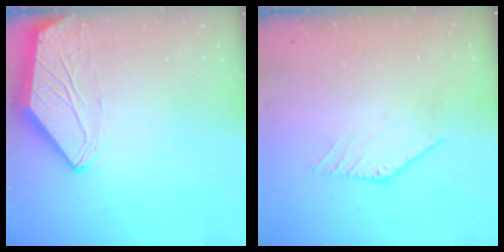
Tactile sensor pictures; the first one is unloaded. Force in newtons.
{"total": 1.0, "press": 1.0, "slide": 0.3}